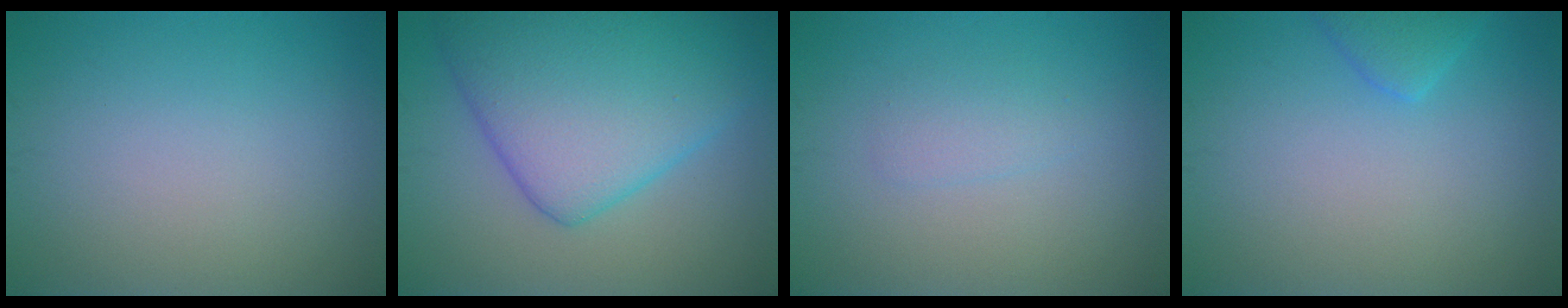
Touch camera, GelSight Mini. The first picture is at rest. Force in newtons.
{"total": 9.8, "press": 9.8, "slide": 0.4}
{"total": 1.3, "press": 1.3, "slide": 0.0}
{"total": 1.8, "press": 1.8, "slide": 0.1}